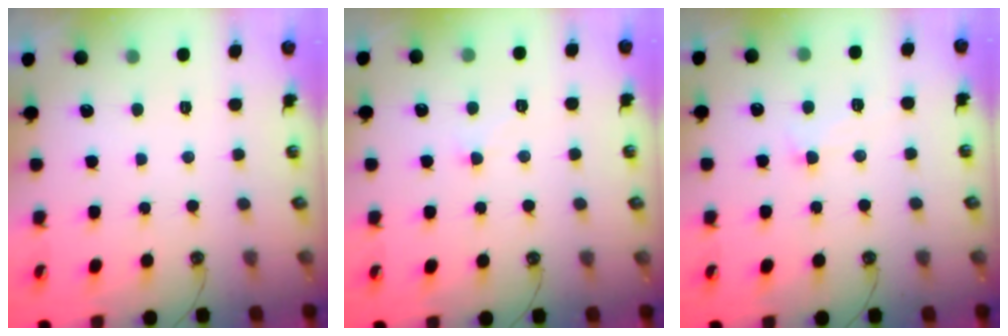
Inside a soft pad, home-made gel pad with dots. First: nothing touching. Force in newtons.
{"total": 0.8, "press": 0.6, "slide": 0.5}
{"total": 2.4, "press": 2.4, "slide": 0.3}